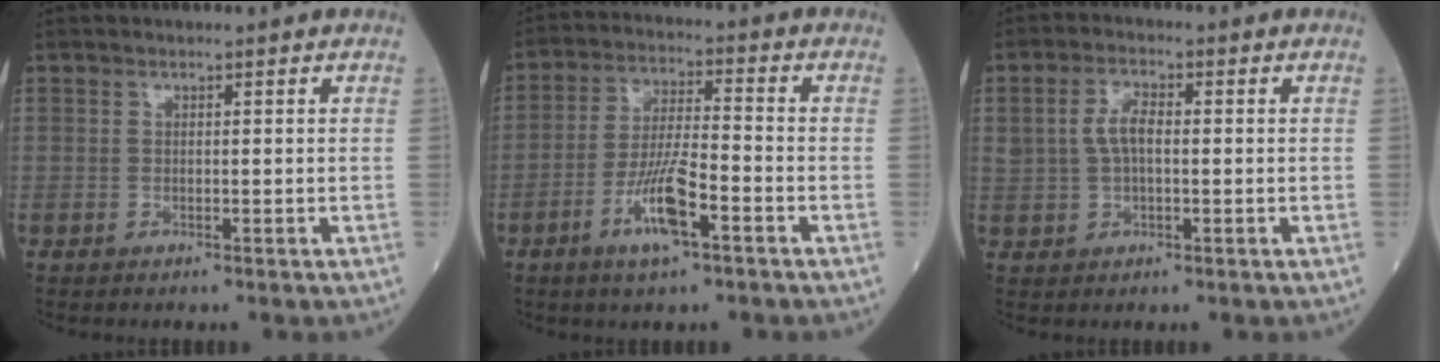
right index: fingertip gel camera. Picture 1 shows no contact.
{"total": 8.8, "force": [-4.2, 1.4, 7.6], "torque": [-0.148, -0.004, -0.076]}
{"total": 4.3, "force": [0.4, 2.1, 3.7], "torque": [-0.080, 0.012, 0.010]}